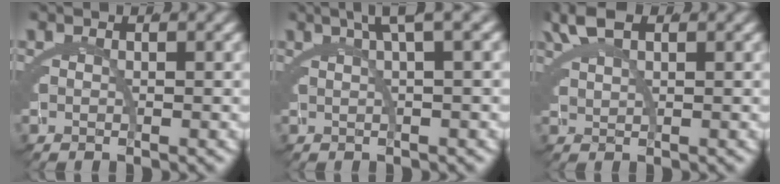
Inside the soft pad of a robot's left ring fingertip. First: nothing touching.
{"total": 3.4, "force": [2.0, -0.6, 2.6], "torque": [-0.022, 0.022, 0.032]}
{"total": 2.6, "force": [2.1, 0.1, 1.5], "torque": [-0.037, 0.003, 0.046]}